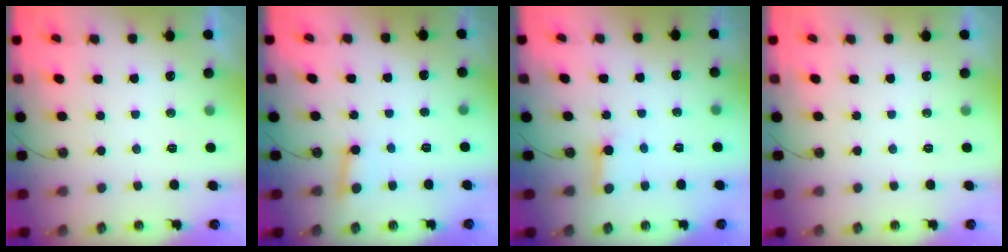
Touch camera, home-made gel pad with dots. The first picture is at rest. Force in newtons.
{"total": 2.8, "press": 2.7, "slide": 0.6}
{"total": 2.8, "press": 2.7, "slide": 0.3}
{"total": 0.0}